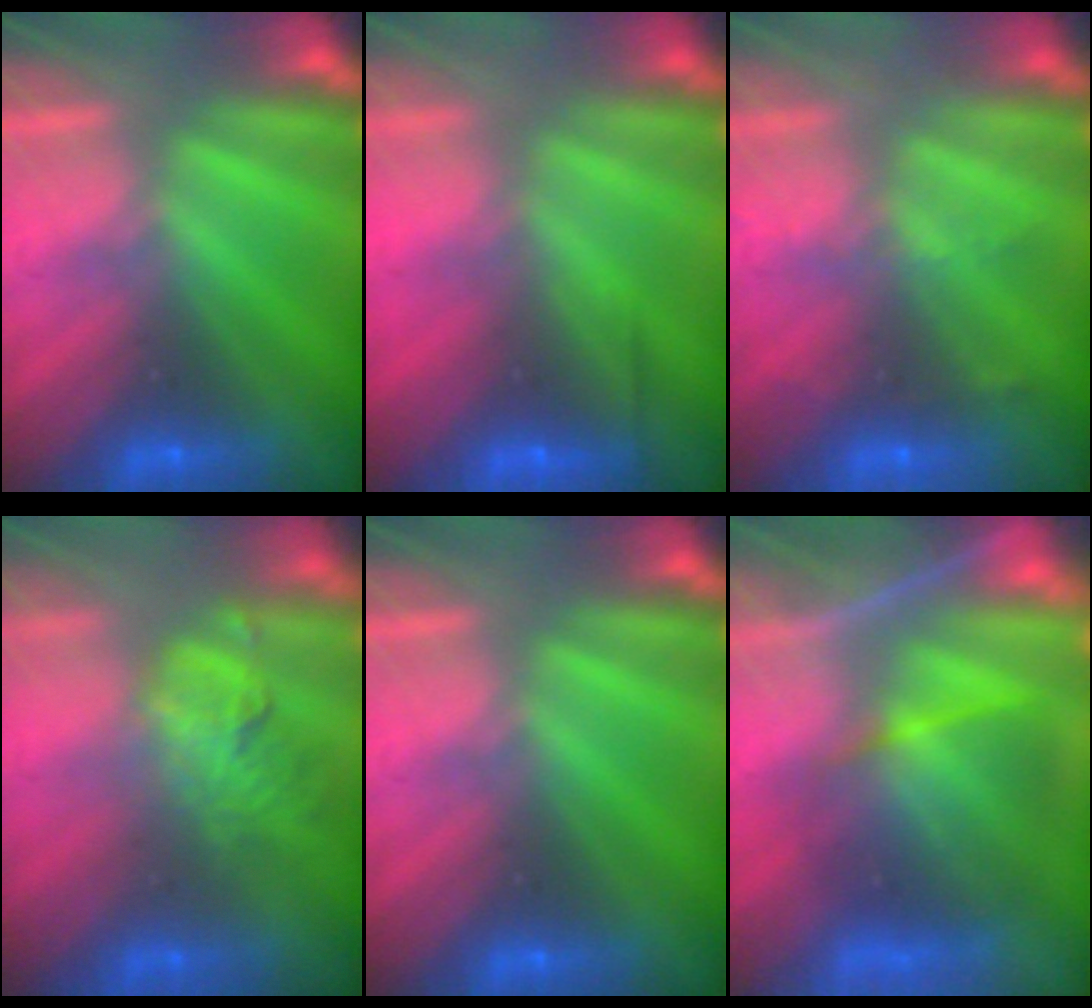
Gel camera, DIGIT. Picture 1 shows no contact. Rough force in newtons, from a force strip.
{"total": 2.5}
{"total": 2.3}
{"total": 1.8}
{"total": 0.0}
{"total": 7.4}